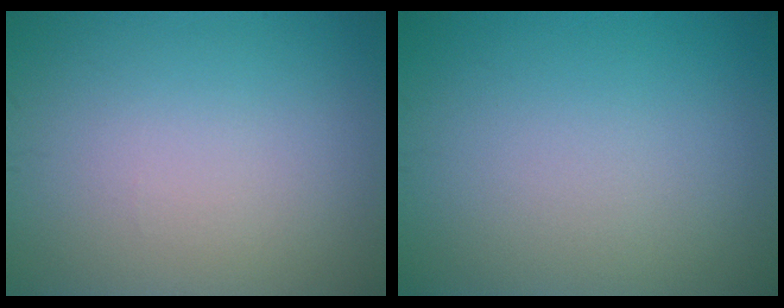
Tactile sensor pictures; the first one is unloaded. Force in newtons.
{"total": 0.0}